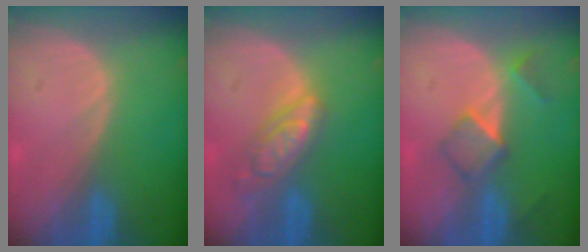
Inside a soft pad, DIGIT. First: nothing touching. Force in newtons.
{"total": 6.2, "press": 5.5, "slide": 2.9}
{"total": 5.4, "press": 4.7, "slide": 2.5}